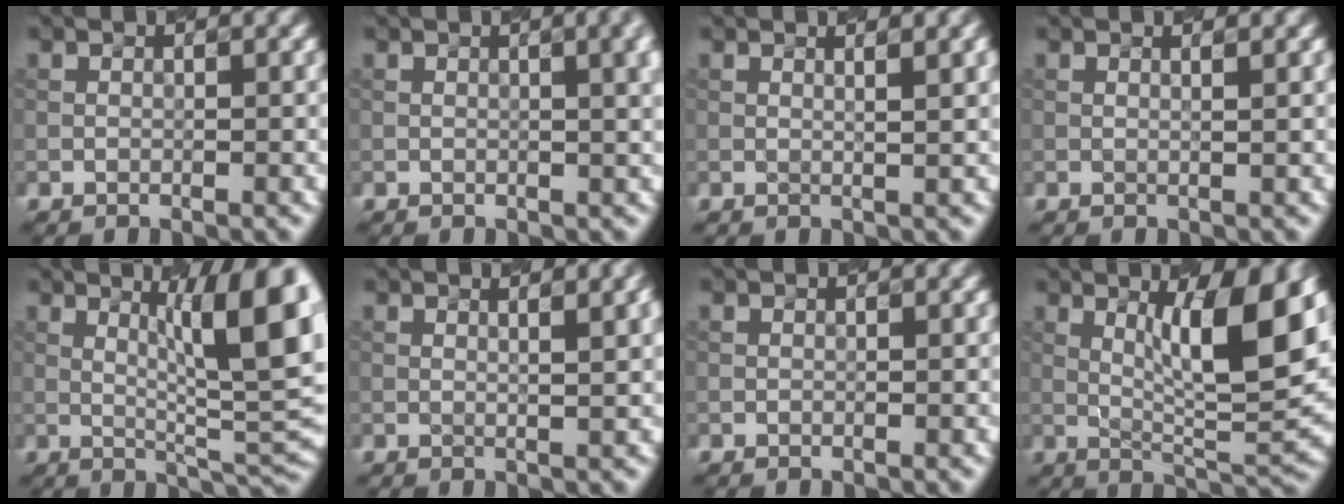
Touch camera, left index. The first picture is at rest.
{"total": 4.3, "force": [1.2, 1.7, 3.8], "torque": [-0.031, 0.012, 0.013]}
{"total": 2.9, "force": [1.3, 0.9, 2.4], "torque": [-0.021, 0.001, 0.007]}
{"total": 1.0, "force": [0.6, 0.3, 0.8], "torque": [-0.007, -0.002, 0.001]}
{"total": 10.7, "force": [2.8, 2.4, 10.0], "torque": [-0.126, 0.004, 0.046]}
{"total": 3.7, "force": [1.6, 1.3, 3.1], "torque": [-0.023, 0.006, 0.010]}
{"total": 0.0}
{"total": 9.4, "force": [2.5, 1.9, 8.9], "torque": [-0.129, -0.008, 0.048]}